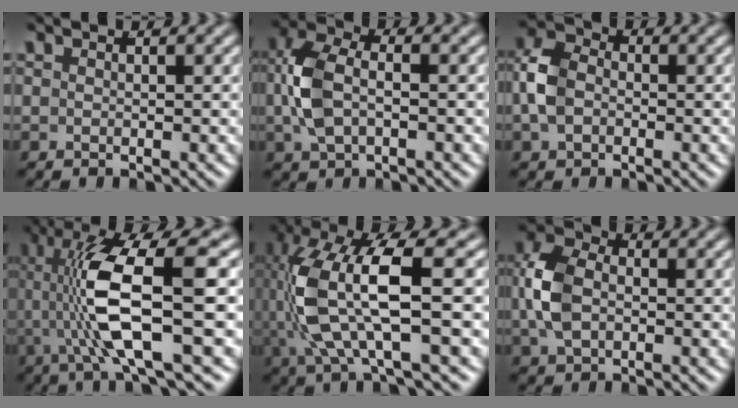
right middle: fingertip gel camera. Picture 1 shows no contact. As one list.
[{"total": 4.6, "force": [-0.1, 2.7, 3.8], "torque": [-0.098, -0.011, 0.008]}, {"total": 4.7, "force": [-0.3, 3.8, 2.7], "torque": [-0.066, -0.004, -0.007]}, {"total": 9.0, "force": [0.8, 2.4, 8.6], "torque": [-0.179, -0.010, 0.019]}, {"total": 9.2, "force": [0.2, 4.2, 8.2], "torque": [-0.181, -0.021, 0.018]}, {"total": 4.5, "force": [-0.1, 3.1, 3.3], "torque": [-0.086, -0.009, 0.005]}]